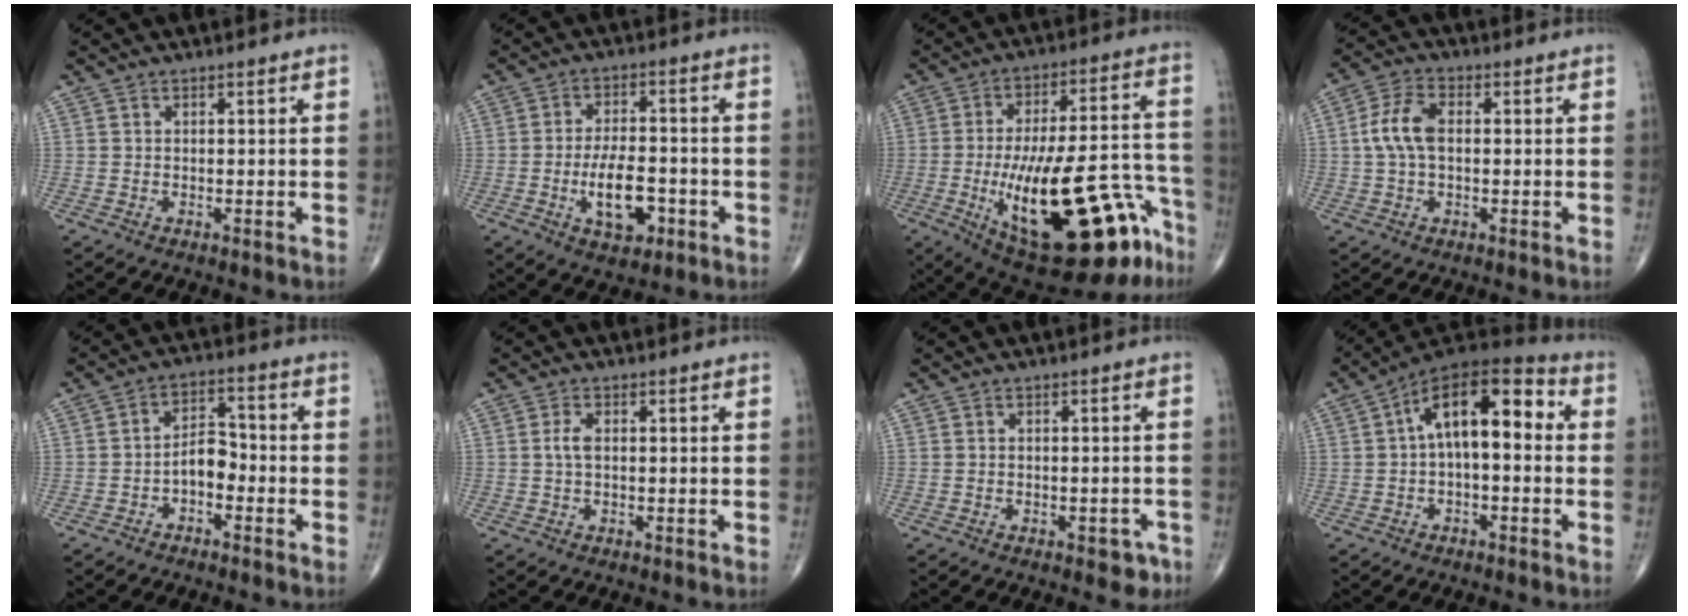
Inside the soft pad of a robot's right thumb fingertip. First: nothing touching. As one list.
[{"total": 9.4, "force": [-3.0, 4.7, 7.6], "torque": [-0.119, 0.015, -0.047]}, {"total": 29.7, "force": [-12.3, 10.9, 24.7], "torque": [-0.325, 0.059, -0.164]}, {"total": 7.3, "force": [0.4, 4.1, 6.0], "torque": [-0.128, 0.019, 0.003]}, {"total": 5.5, "force": [-2.1, 3.3, 3.9], "torque": [-0.049, 0.033, -0.045]}, {"total": 2.1, "force": [0.1, 1.0, 1.9], "torque": [-0.043, 0.004, 0.000]}, {"total": 3.1, "force": [-1.8, 1.7, 1.9], "torque": [-0.007, 0.010, -0.019]}, {"total": 14.8, "force": [1.8, 7.0, 12.9], "torque": [-0.183, 0.046, 0.020]}]